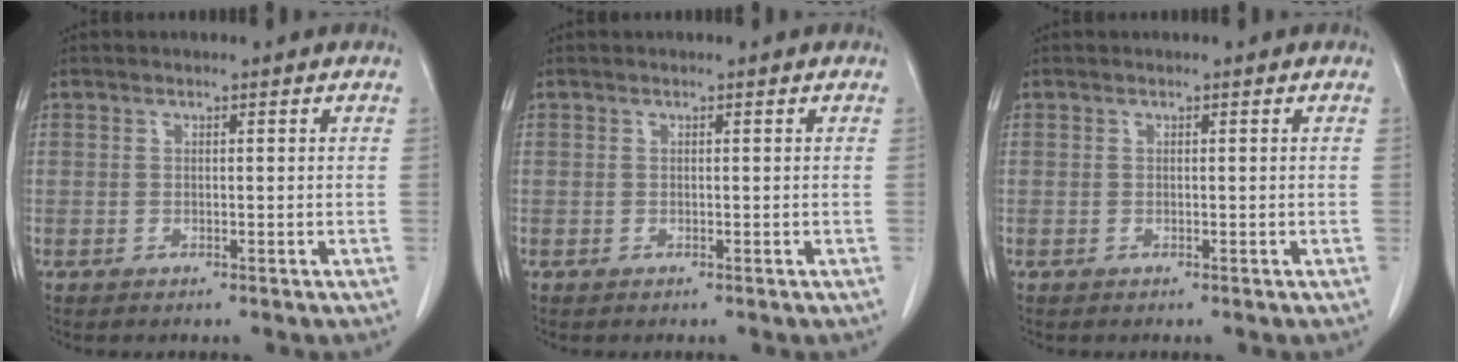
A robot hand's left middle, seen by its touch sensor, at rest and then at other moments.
{"total": 0.0}
{"total": 0.0}